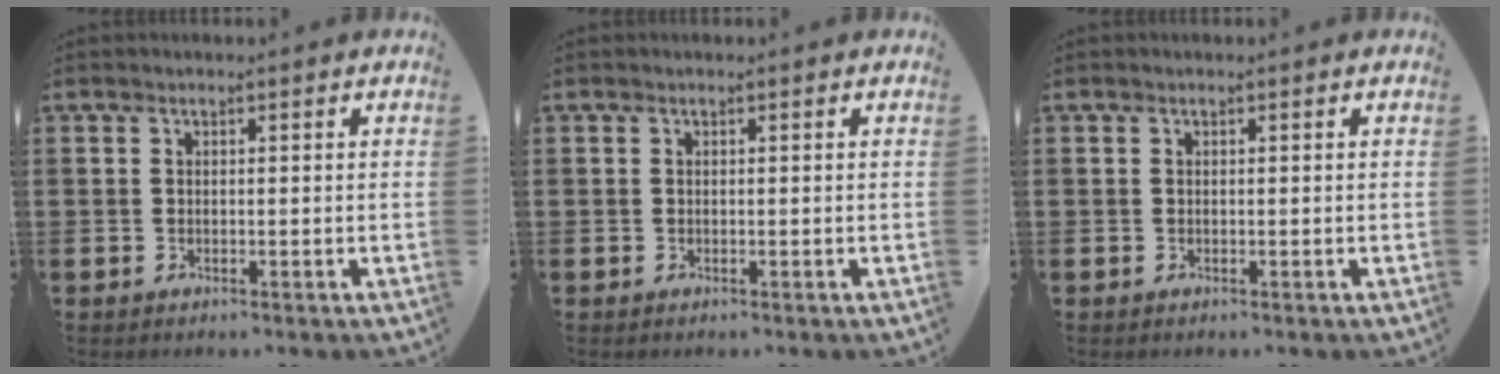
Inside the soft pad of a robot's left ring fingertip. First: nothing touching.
{"total": 0.0}
{"total": 0.0}